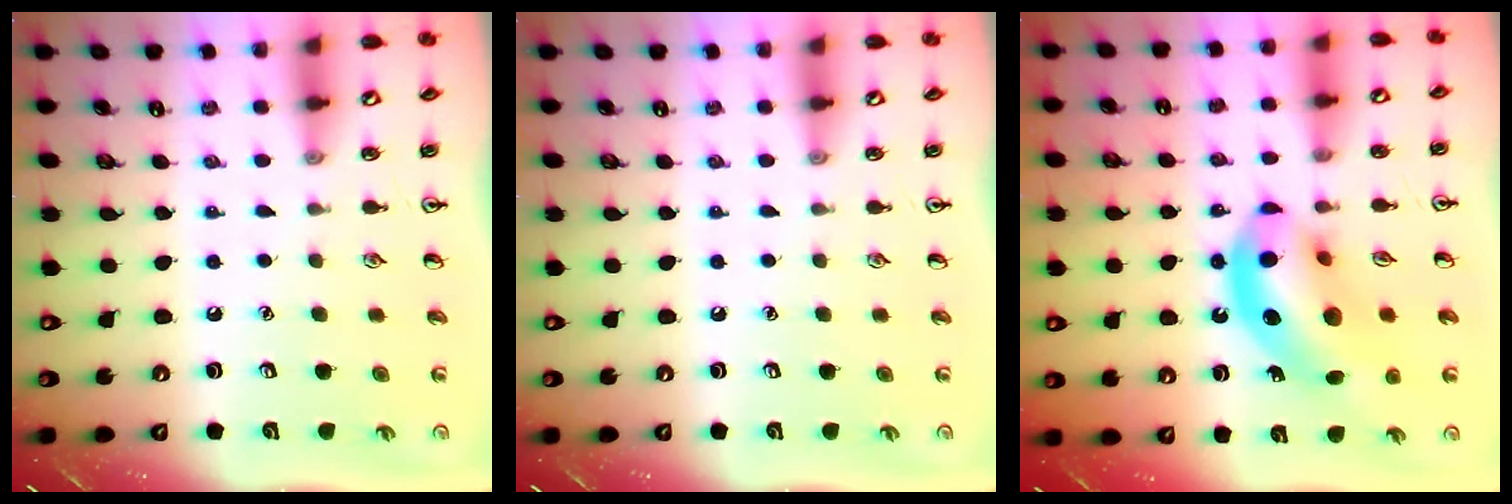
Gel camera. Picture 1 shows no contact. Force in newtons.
{"total": 0.0}
{"total": 15.2, "press": 14.6, "slide": 4.2}